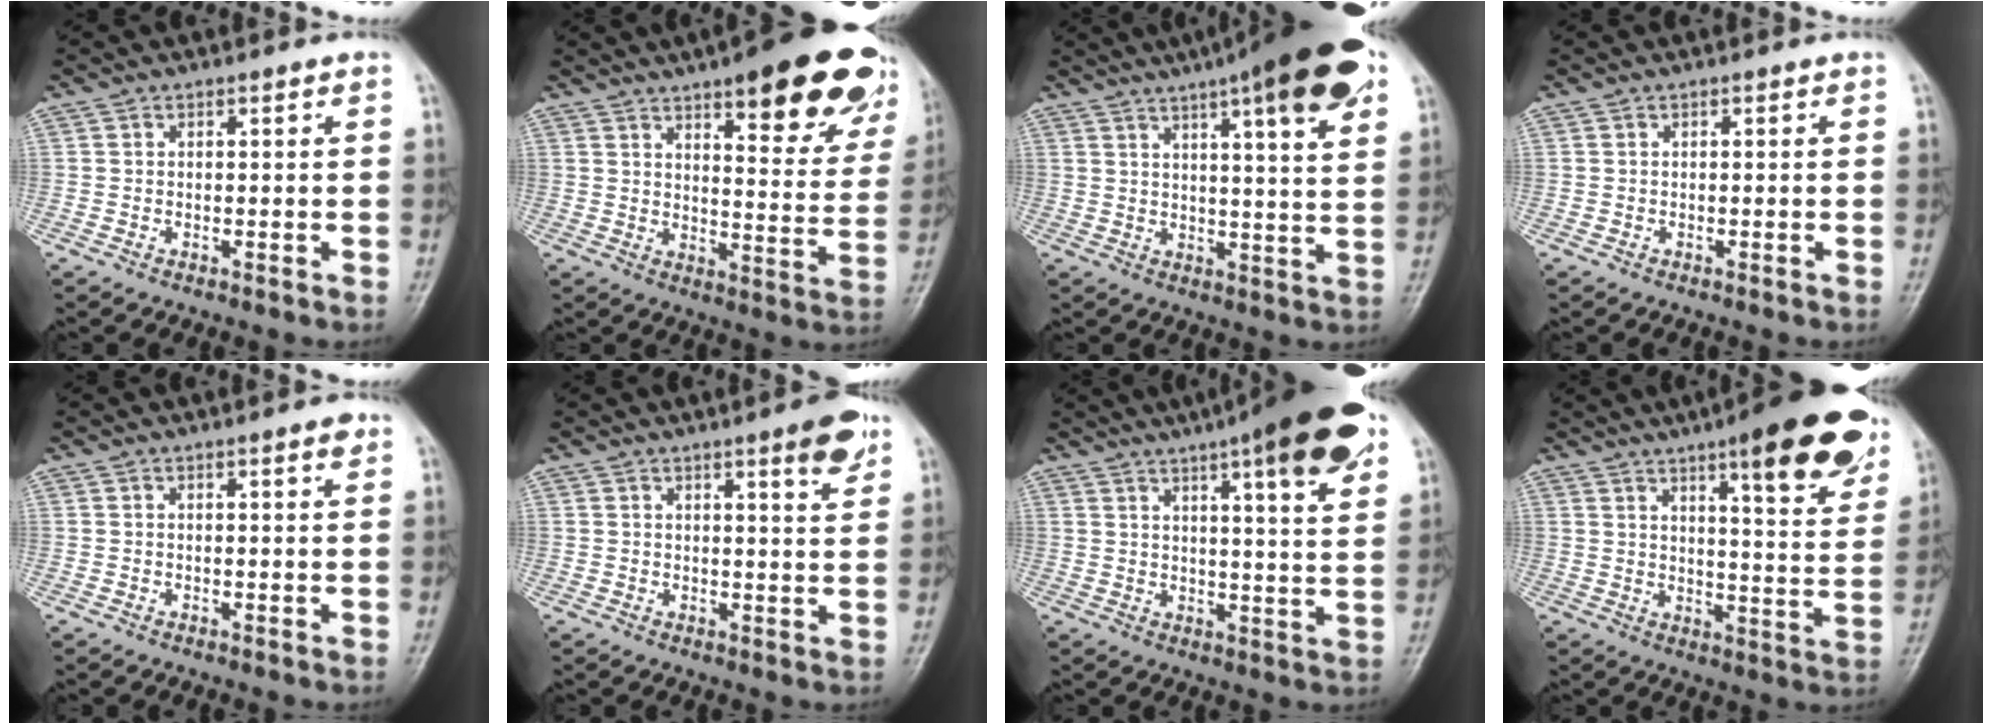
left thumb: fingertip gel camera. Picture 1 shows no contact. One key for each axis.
{"total": 23.1, "fx": 14.5, "fy": 6.8, "fz": 16.7, "tx": -0.174, "ty": -0.056, "tz": 0.183}
{"total": 19.8, "fx": 11.2, "fy": 4.0, "fz": 15.9, "tx": -0.214, "ty": -0.014, "tz": 0.147}
{"total": 0.0}
{"total": 1.6, "fx": 0.9, "fy": 0.4, "fz": 1.3, "tx": -0.016, "ty": -0.001, "tz": 0.009}
{"total": 5.9, "fx": 3.5, "fy": 1.1, "fz": 4.6, "tx": -0.053, "ty": -0.017, "tz": 0.044}
{"total": 18.2, "fx": 10.3, "fy": 3.6, "fz": 14.6, "tx": -0.188, "ty": -0.022, "tz": 0.135}
{"total": 20.2, "fx": 12.0, "fy": 5.2, "fz": 15.4, "tx": -0.168, "ty": -0.048, "tz": 0.156}